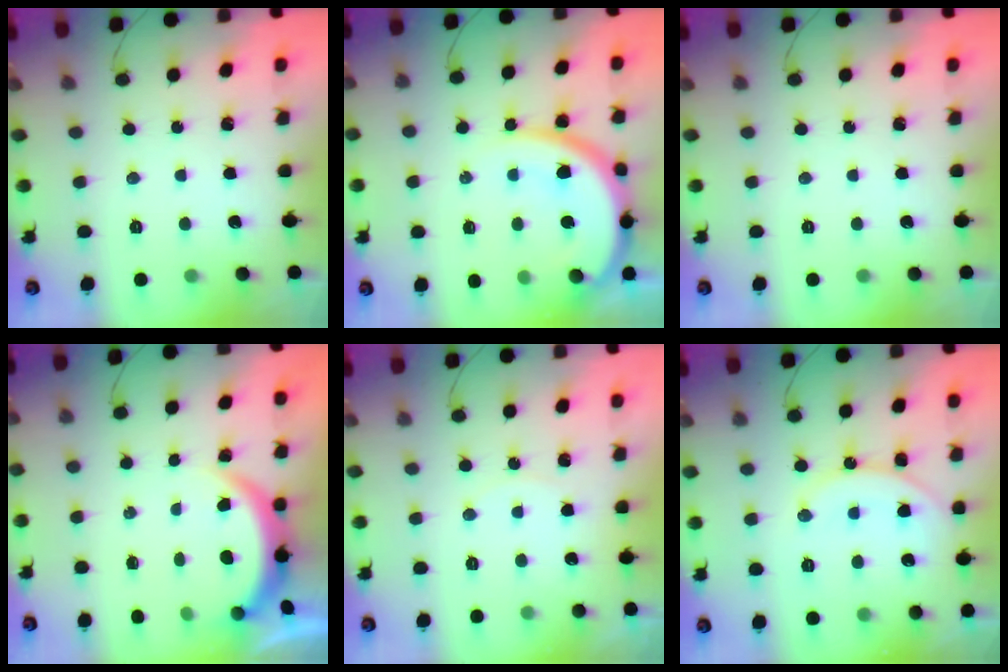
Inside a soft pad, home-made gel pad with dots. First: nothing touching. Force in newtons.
{"total": 13.4, "press": 13.3, "slide": 1.3}
{"total": 0.0}
{"total": 4.0, "press": 4.0, "slide": 0.3}
{"total": 2.2, "press": 2.1, "slide": 0.4}
{"total": 13.3, "press": 13.2, "slide": 1.4}